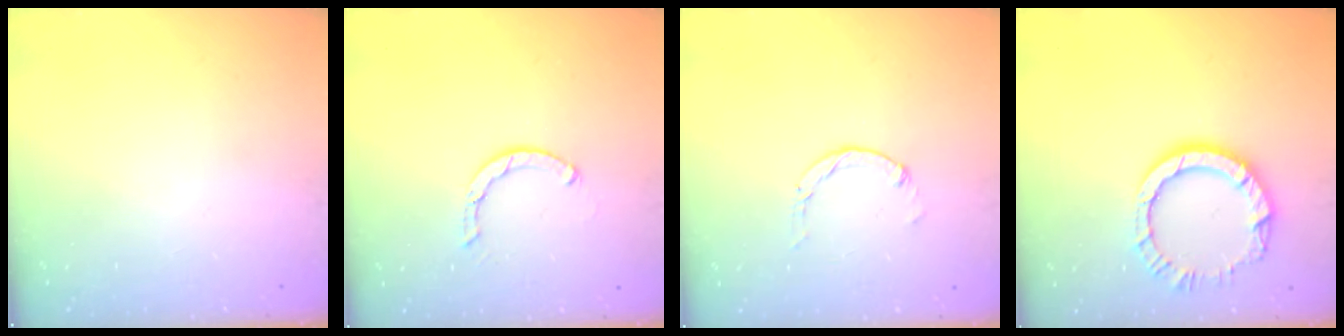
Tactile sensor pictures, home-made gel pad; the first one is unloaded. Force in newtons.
{"total": 2.5, "press": 2.5, "slide": 0.1}
{"total": 1.1, "press": 1.1, "slide": 0.2}
{"total": 10.6, "press": 10.6, "slide": 1.0}